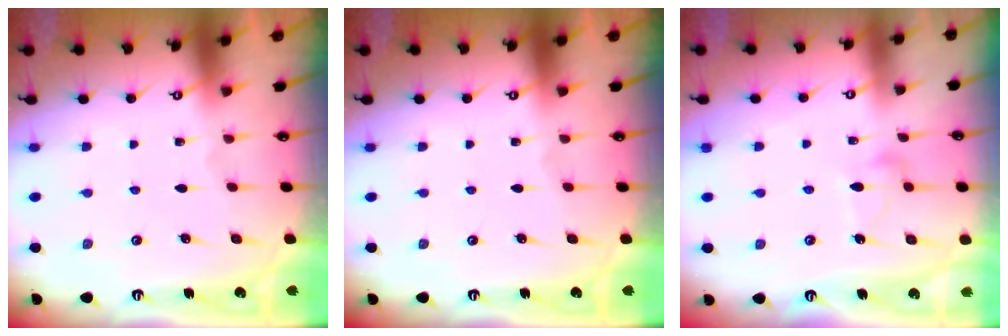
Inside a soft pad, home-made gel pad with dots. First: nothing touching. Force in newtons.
{"total": 0.0}
{"total": 8.4, "press": 8.4, "slide": 0.1}